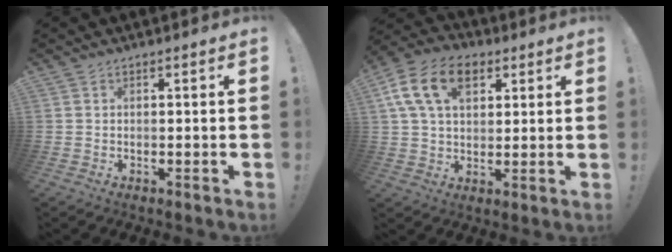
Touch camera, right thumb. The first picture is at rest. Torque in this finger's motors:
{"motor_torque": [1.68, 1.93, 0.39, -0.07, 0.10]}